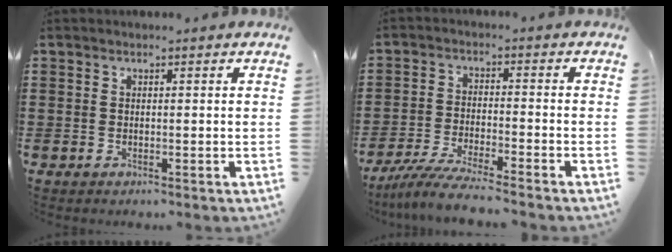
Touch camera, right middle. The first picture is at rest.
{"total": 6.2, "force": [-5.6, -0.3, 2.5], "torque": [-0.059, -0.021, -0.108]}